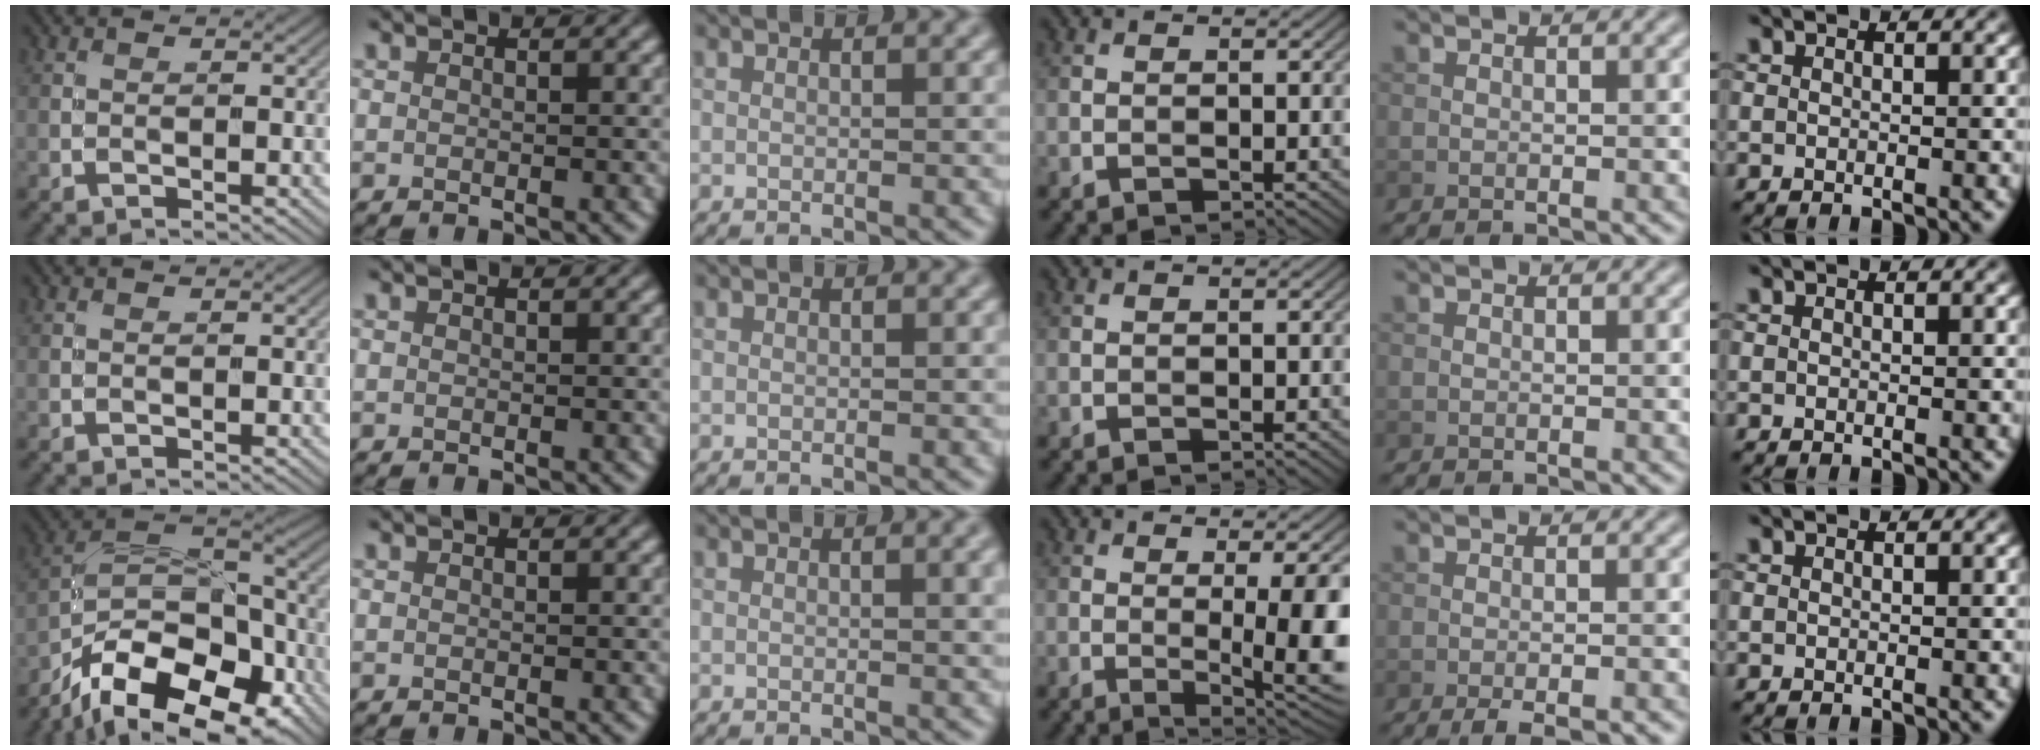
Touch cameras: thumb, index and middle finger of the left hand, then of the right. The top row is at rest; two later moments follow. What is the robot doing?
{"motion": "screw", "object": "medicine bottle"}